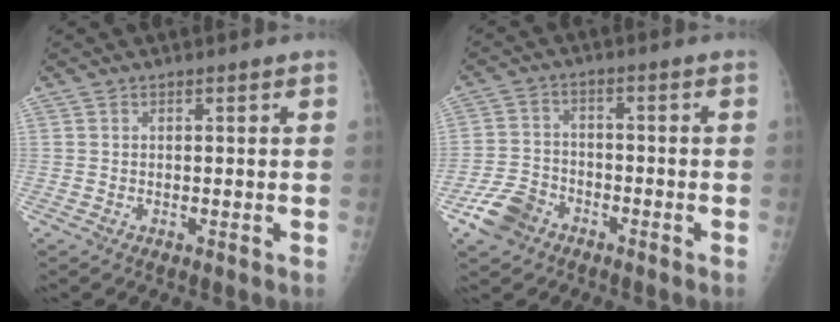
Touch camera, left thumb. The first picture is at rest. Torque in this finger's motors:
{"motor_torque": [-0.97, 0.93, 0.02, 0.06, 0.04]}